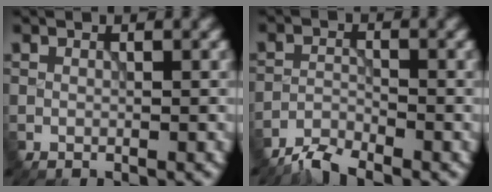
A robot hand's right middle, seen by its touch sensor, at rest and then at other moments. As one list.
[{"total": 2.9, "force": [-2.7, 0.3, 0.9], "torque": [-0.018, -0.002, -0.062]}]